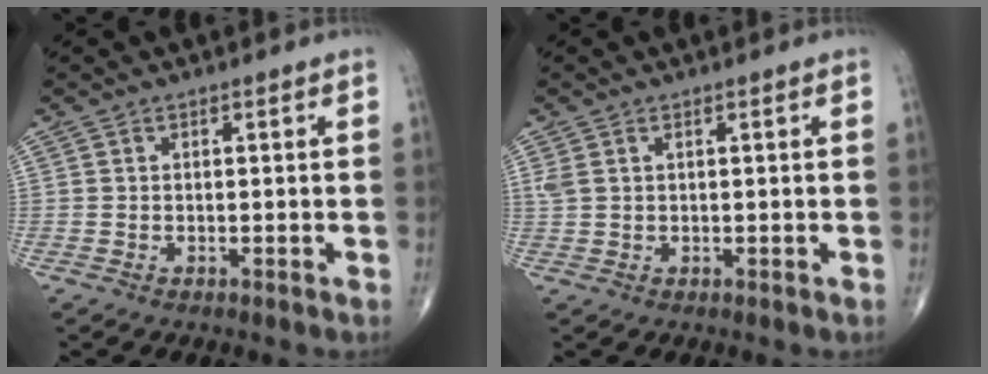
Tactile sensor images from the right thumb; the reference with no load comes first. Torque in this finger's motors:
{"motor_torque": [-0.05, -0.02, 0.27, 0.21, 0.03]}